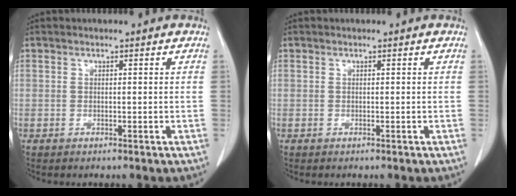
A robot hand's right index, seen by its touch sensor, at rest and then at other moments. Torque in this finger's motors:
{"motor_torque": [0.00, 0.00, 0.00, 0.00]}